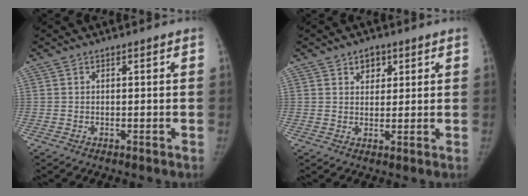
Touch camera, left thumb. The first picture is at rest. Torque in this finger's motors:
{"motor_torque": [-0.35, 0.00, 0.51, -0.11, 0.02]}